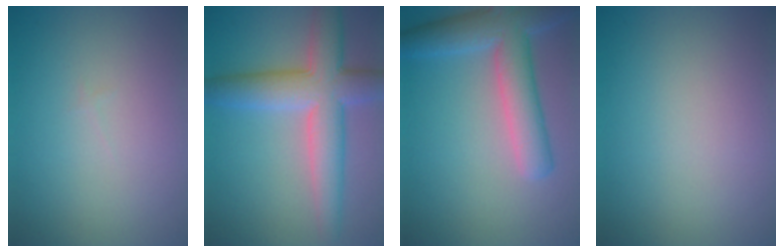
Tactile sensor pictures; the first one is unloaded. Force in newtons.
{"total": 7.5, "press": 7.5, "slide": 0.2}
{"total": 6.5, "press": 6.5, "slide": 0.3}
{"total": 0.0}